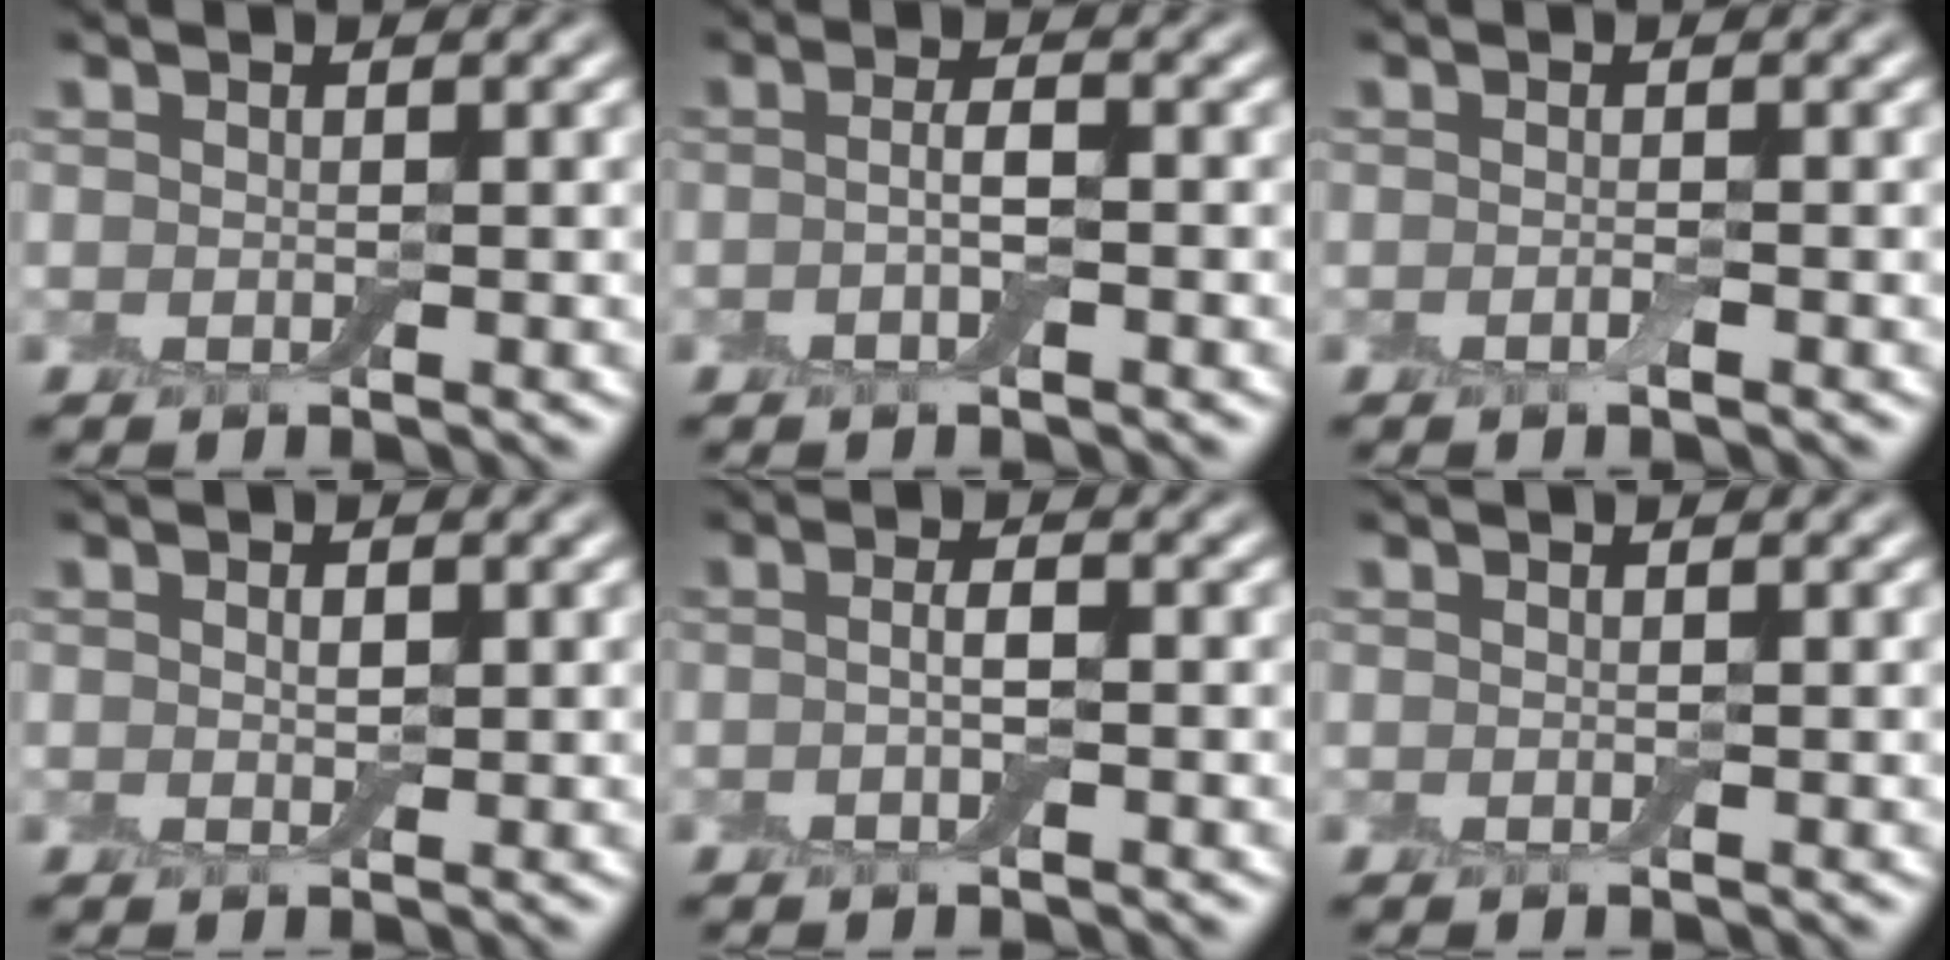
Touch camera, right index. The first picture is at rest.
{"total": 1.7, "force": [-0.4, 0.4, 1.6], "torque": [-0.031, 0.001, -0.010]}
{"total": 0.6, "force": [-0.3, 0.1, 0.5], "torque": [-0.012, -0.002, -0.007]}
{"total": 0.9, "force": [0.2, 0.5, 0.7], "torque": [-0.012, 0.000, 0.003]}
{"total": 1.4, "force": [-0.2, 0.3, 1.3], "torque": [-0.025, 0.000, -0.007]}
{"total": 0.0}